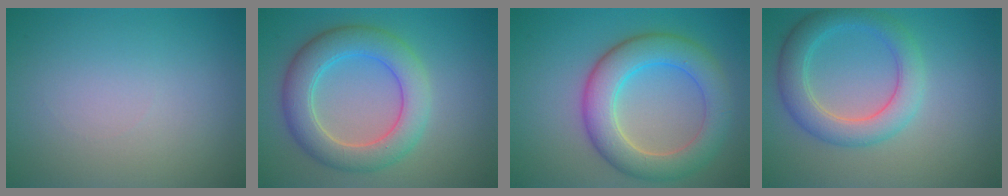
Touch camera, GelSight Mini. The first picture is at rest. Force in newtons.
{"total": 6.1, "press": 6.1, "slide": 0.1}
{"total": 6.6, "press": 6.6, "slide": 0.1}
{"total": 4.6, "press": 4.5, "slide": 0.5}